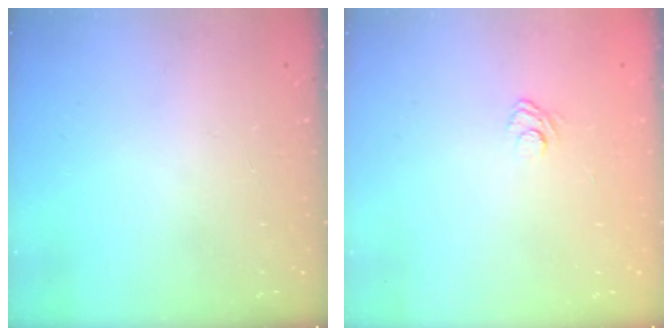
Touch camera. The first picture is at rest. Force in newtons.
{"total": 4.0, "press": 3.8, "slide": 1.4}